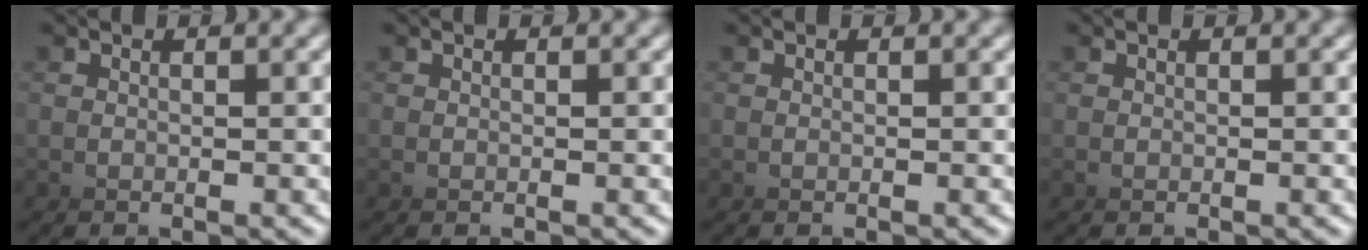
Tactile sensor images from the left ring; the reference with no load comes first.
{"total": 0.0}
{"total": 0.0}
{"total": 0.0}